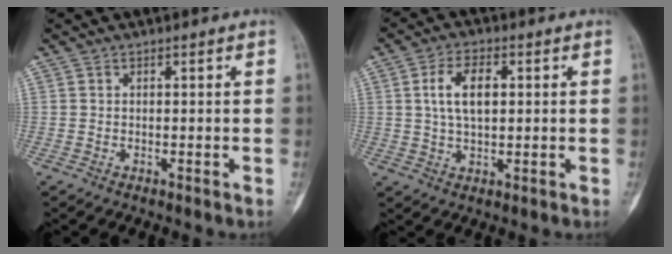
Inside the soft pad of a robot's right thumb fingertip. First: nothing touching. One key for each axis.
{"total": 7.7, "fx": 1.5, "fy": 4.1, "fz": 6.4, "tx": -0.110, "ty": 0.003, "tz": 0.027}